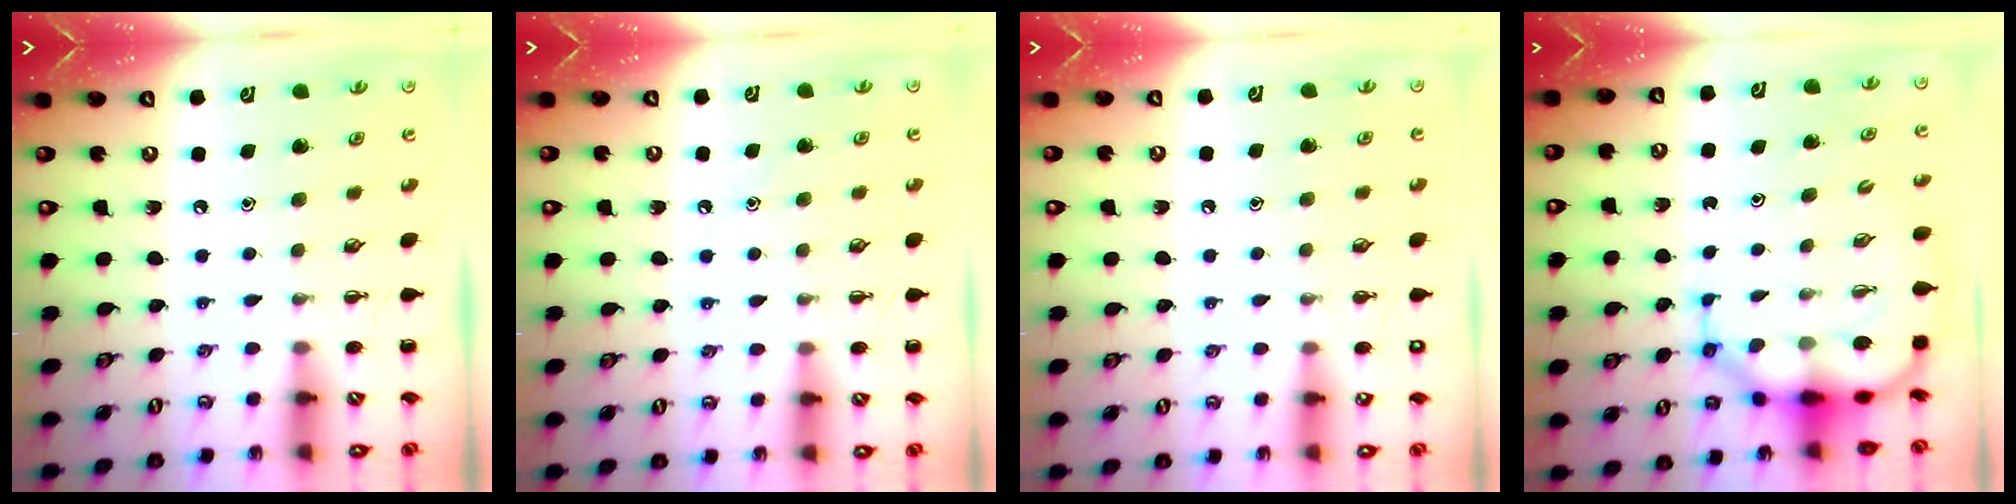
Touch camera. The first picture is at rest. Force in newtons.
{"total": 6.4, "press": 6.1, "slide": 2.0}
{"total": 1.4, "press": 1.4, "slide": 0.1}
{"total": 9.4, "press": 8.9, "slide": 3.0}